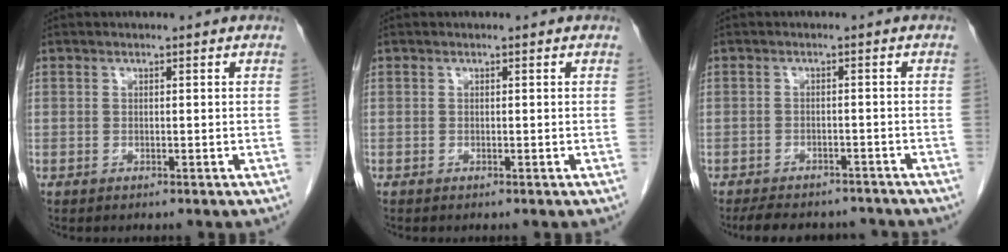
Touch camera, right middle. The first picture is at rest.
{"total": 0.0}
{"total": 10.7, "force": [-9.5, 3.5, 3.2], "torque": [-0.060, 0.005, -0.119]}